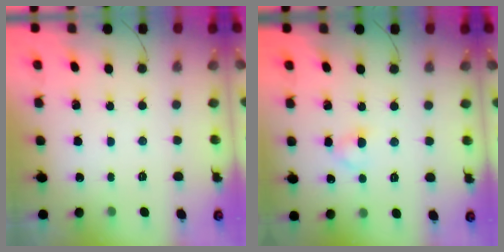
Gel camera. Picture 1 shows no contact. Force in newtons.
{"total": 2.9, "press": 2.8, "slide": 0.8}